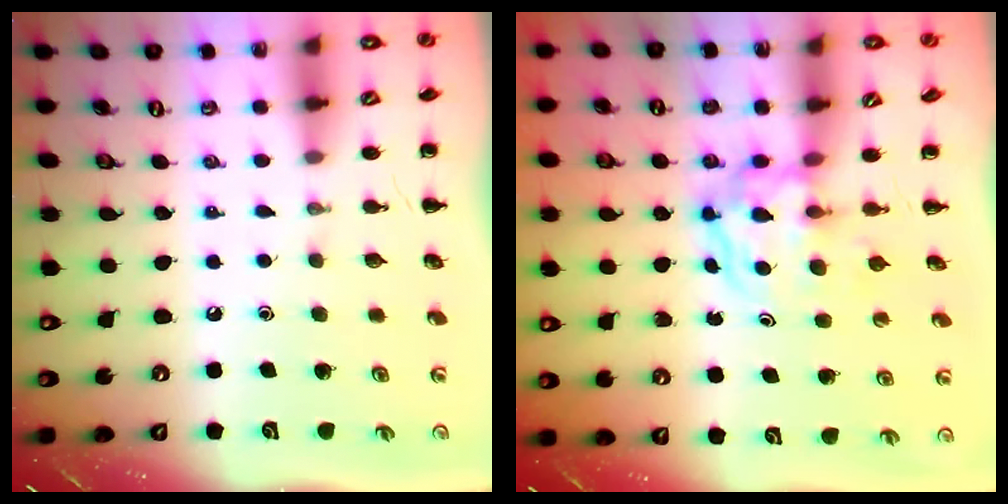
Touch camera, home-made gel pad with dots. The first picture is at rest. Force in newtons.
{"total": 3.9, "press": 3.9, "slide": 0.5}